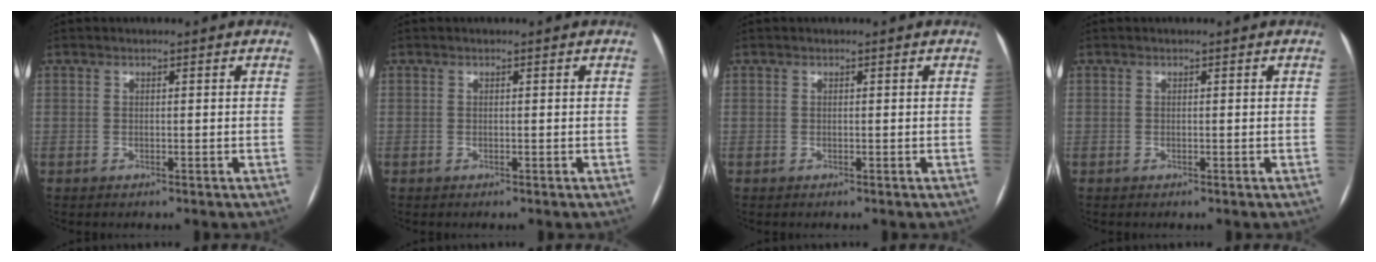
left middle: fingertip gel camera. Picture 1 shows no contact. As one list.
[{"total": 0.0}, {"total": 0.0}, {"total": 0.0}]